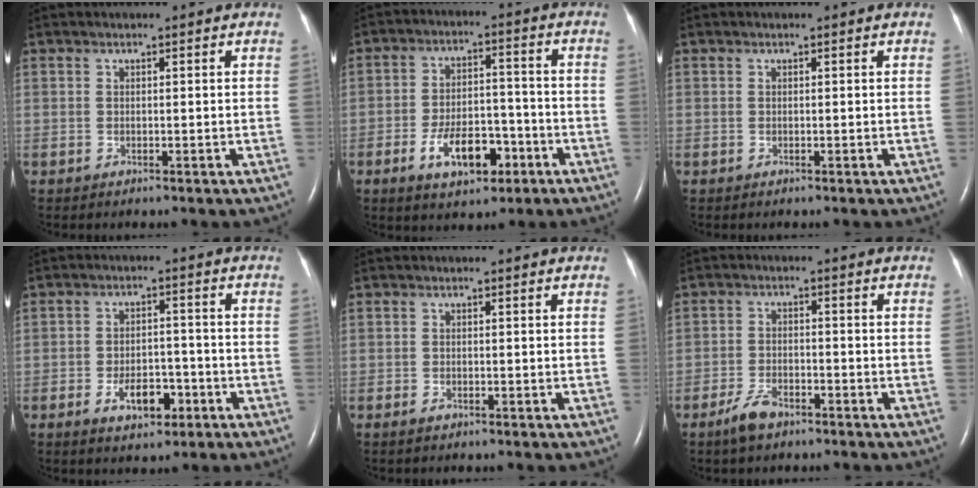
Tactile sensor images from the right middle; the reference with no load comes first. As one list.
[{"total": 9.0, "force": [-4.3, 4.2, 6.6], "torque": [-0.124, 0.008, -0.067]}, {"total": 0.0}, {"total": 5.8, "force": [-2.8, 3.0, 4.1], "torque": [-0.072, 0.003, -0.041]}, {"total": 0.8, "force": [-0.6, 0.4, 0.4], "torque": [-0.012, -0.001, -0.009]}, {"total": 4.1, "force": [-3.1, 1.5, 2.3], "torque": [-0.056, -0.002, -0.054]}]